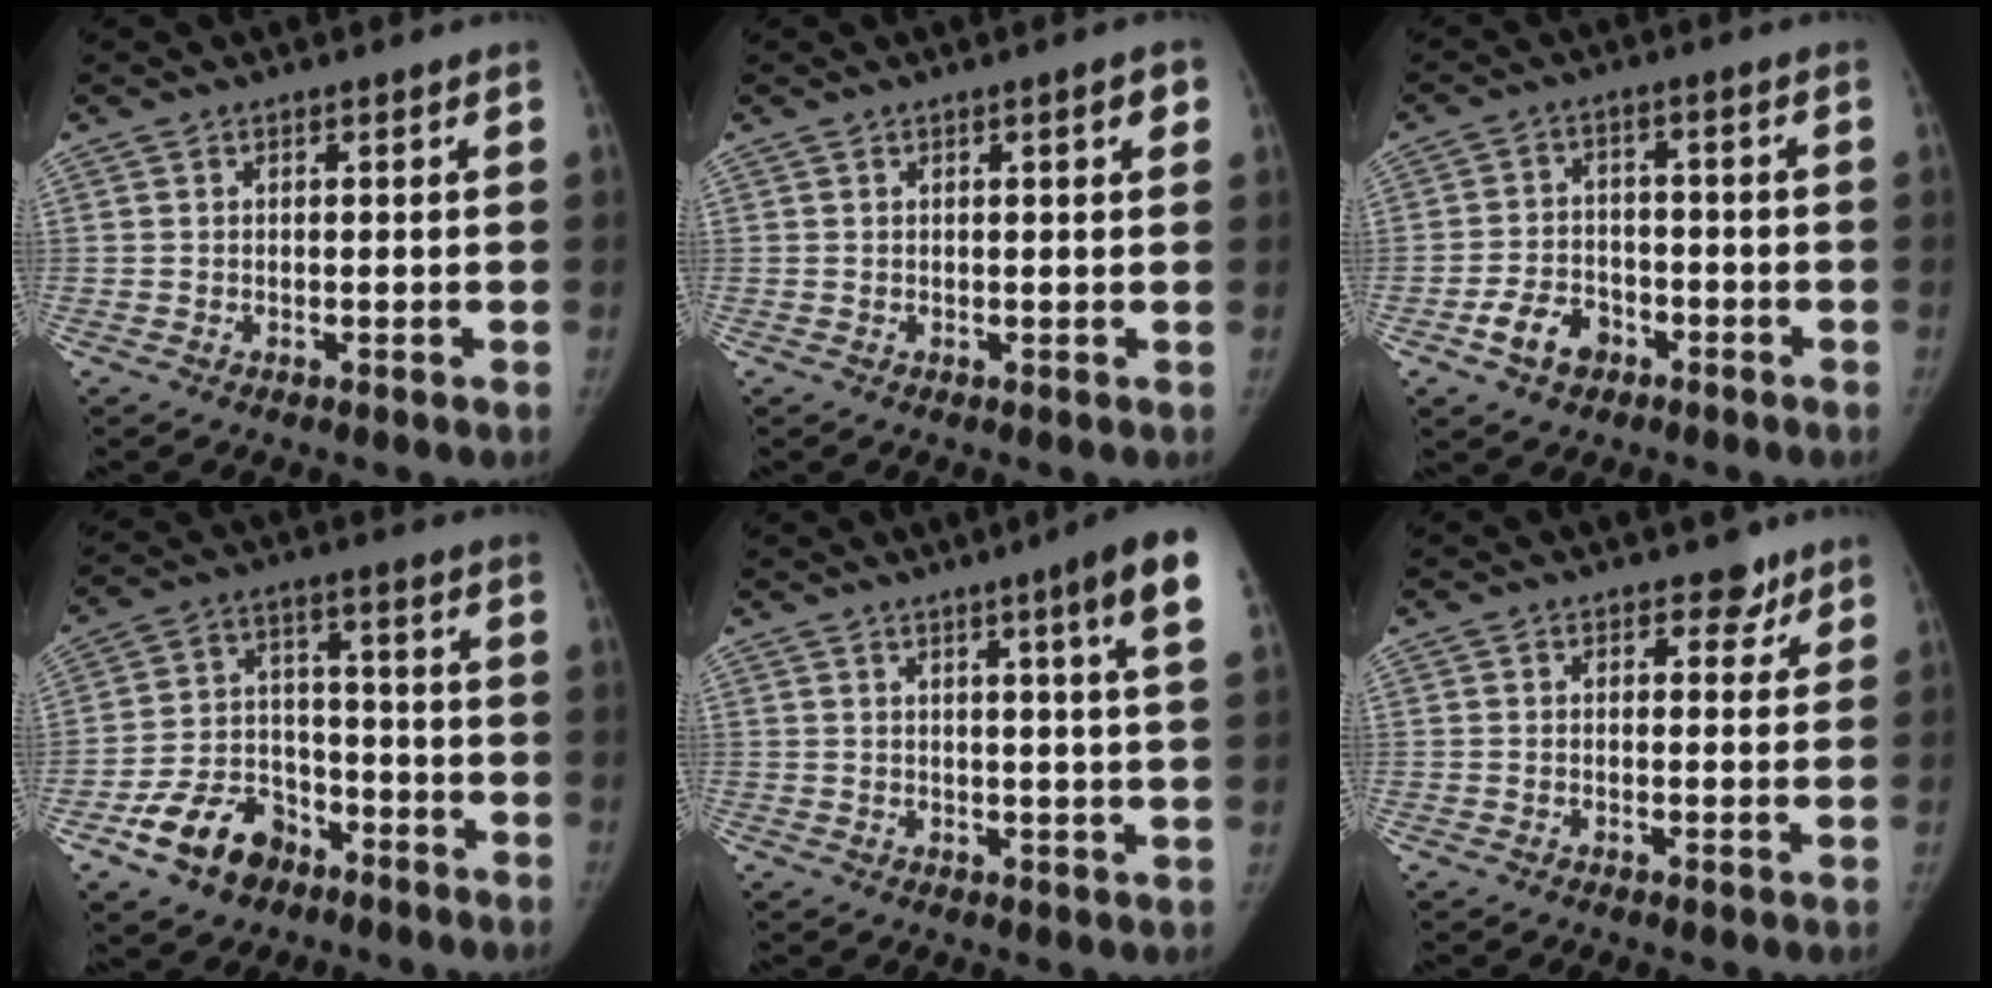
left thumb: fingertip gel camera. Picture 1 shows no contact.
{"total": 2.3, "force": [0.9, 0.4, 2.0], "torque": [-0.022, 0.001, 0.011]}
{"total": 6.8, "force": [-3.9, 4.7, 3.0], "torque": [-0.041, 0.028, -0.064]}
{"total": 12.0, "force": [-7.3, 8.1, 4.9], "torque": [-0.056, 0.056, -0.123]}
{"total": 10.0, "force": [5.6, -0.4, 8.3], "torque": [-0.102, -0.023, 0.059]}
{"total": 3.3, "force": [2.3, 2.1, 1.0], "torque": [0.016, -0.011, 0.027]}